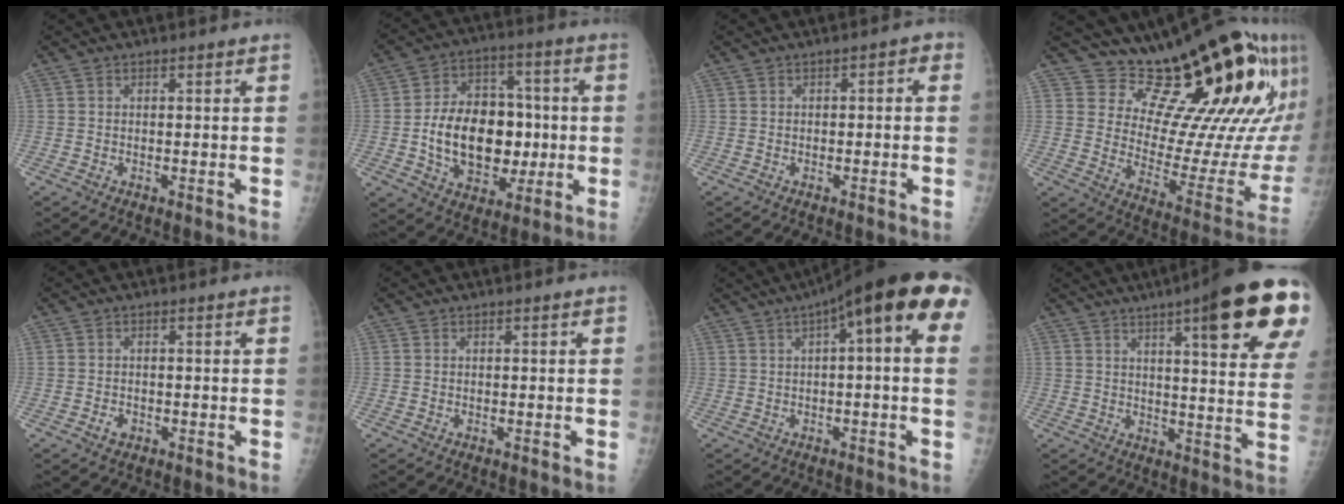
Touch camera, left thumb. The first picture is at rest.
{"total": 18.4, "force": [-1.6, 13.0, 12.9], "torque": [-0.171, 0.021, -0.014]}
{"total": 1.7, "force": [-0.2, 1.1, 1.4], "torque": [-0.008, 0.015, -0.009]}
{"total": 24.7, "force": [17.0, 8.5, 15.8], "torque": [-0.186, -0.124, 0.247]}
{"total": 1.6, "force": [-0.8, 1.3, 0.6], "torque": [0.002, 0.004, -0.012]}
{"total": 0.0}
{"total": 16.2, "force": [5.1, 4.1, 14.8], "torque": [-0.207, 0.031, 0.059]}
{"total": 22.8, "force": [12.1, 3.9, 18.9], "torque": [-0.225, -0.036, 0.151]}